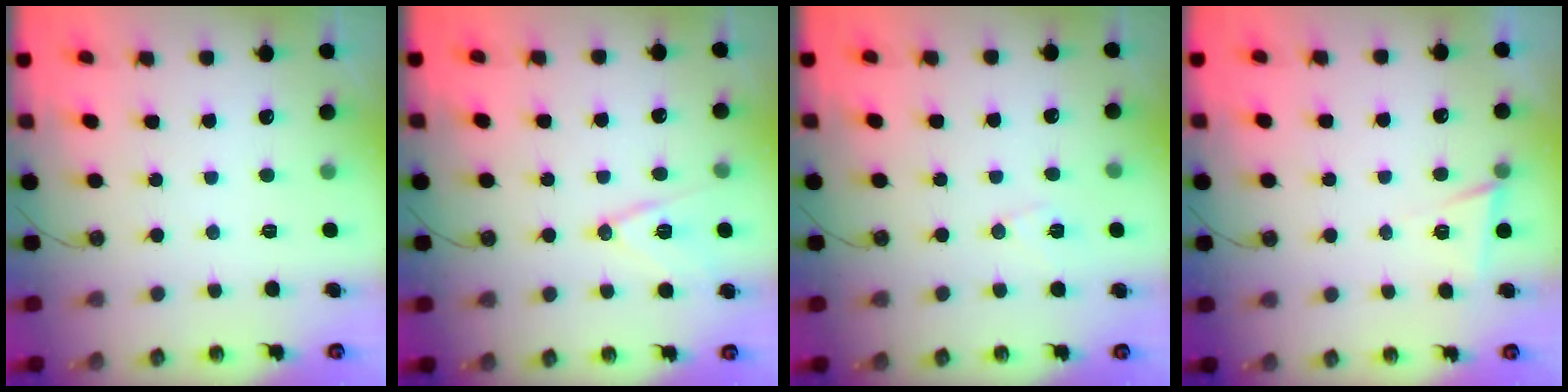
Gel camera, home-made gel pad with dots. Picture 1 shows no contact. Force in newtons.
{"total": 11.7, "press": 11.1, "slide": 3.5}
{"total": 6.8, "press": 6.1, "slide": 3.0}
{"total": 5.0, "press": 3.2, "slide": 3.9}